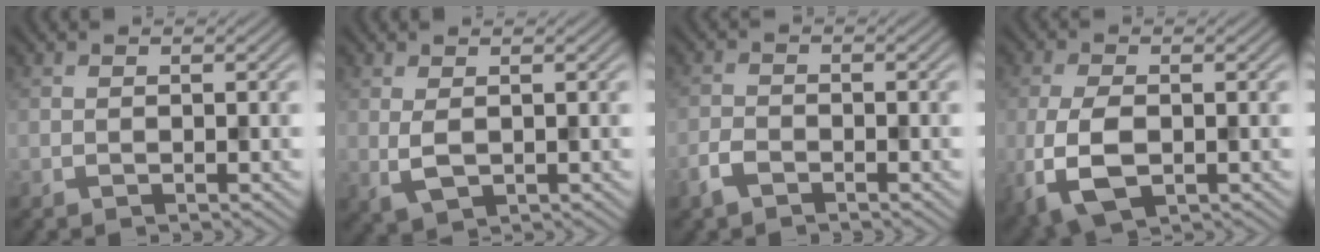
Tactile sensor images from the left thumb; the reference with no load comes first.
{"total": 2.4, "force": [0.6, 1.2, 2.0], "torque": [-0.048, -0.005, 0.014]}
{"total": 2.3, "force": [-1.7, 1.0, 1.3], "torque": [-0.030, -0.001, -0.041]}
{"total": 6.7, "force": [-1.7, 3.6, 5.4], "torque": [-0.133, -0.014, -0.032]}